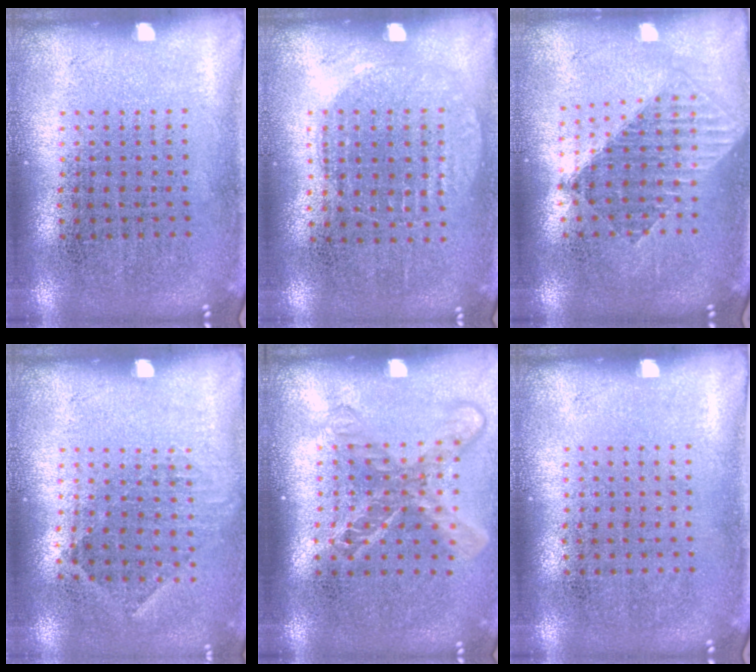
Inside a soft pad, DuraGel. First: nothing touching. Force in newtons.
{"total": 0.9, "press": 0.8, "slide": 0.3}
{"total": 1.5, "press": 1.3, "slide": 0.8}
{"total": 0.9, "press": 0.8, "slide": 0.6}
{"total": 1.7, "press": 1.3, "slide": 1.1}
{"total": 0.0}